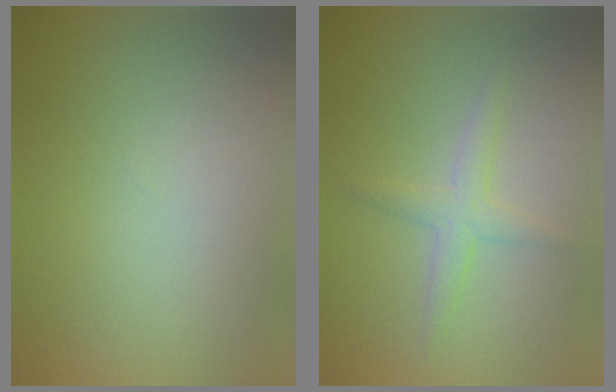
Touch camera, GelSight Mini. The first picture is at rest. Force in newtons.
{"total": 2.0, "press": 2.0, "slide": 0.1}